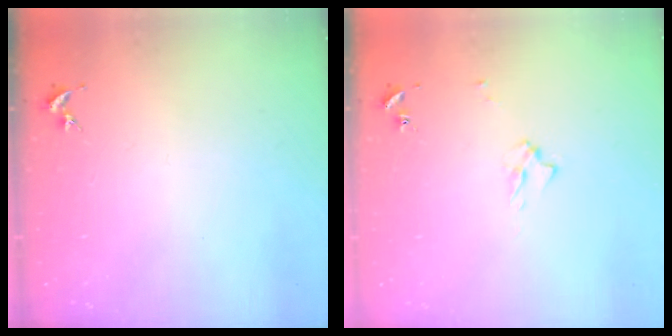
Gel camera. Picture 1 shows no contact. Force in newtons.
{"total": 2.5, "press": 2.5, "slide": 0.4}